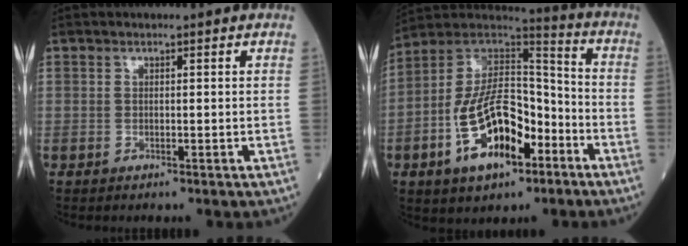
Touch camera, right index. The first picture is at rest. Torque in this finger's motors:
{"motor_torque": [1.35, -0.79, 1.05, 0.21]}